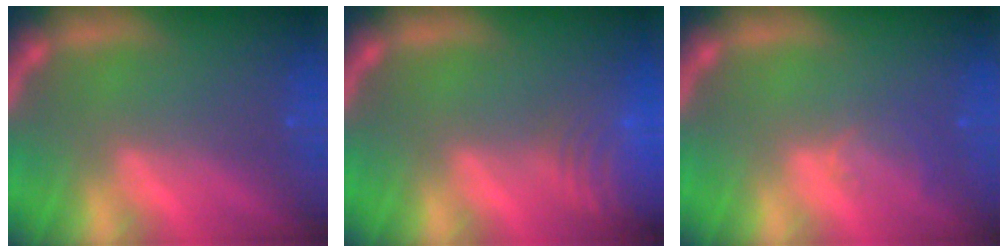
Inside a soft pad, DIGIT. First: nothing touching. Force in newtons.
{"total": 9.5}
{"total": 2.0}